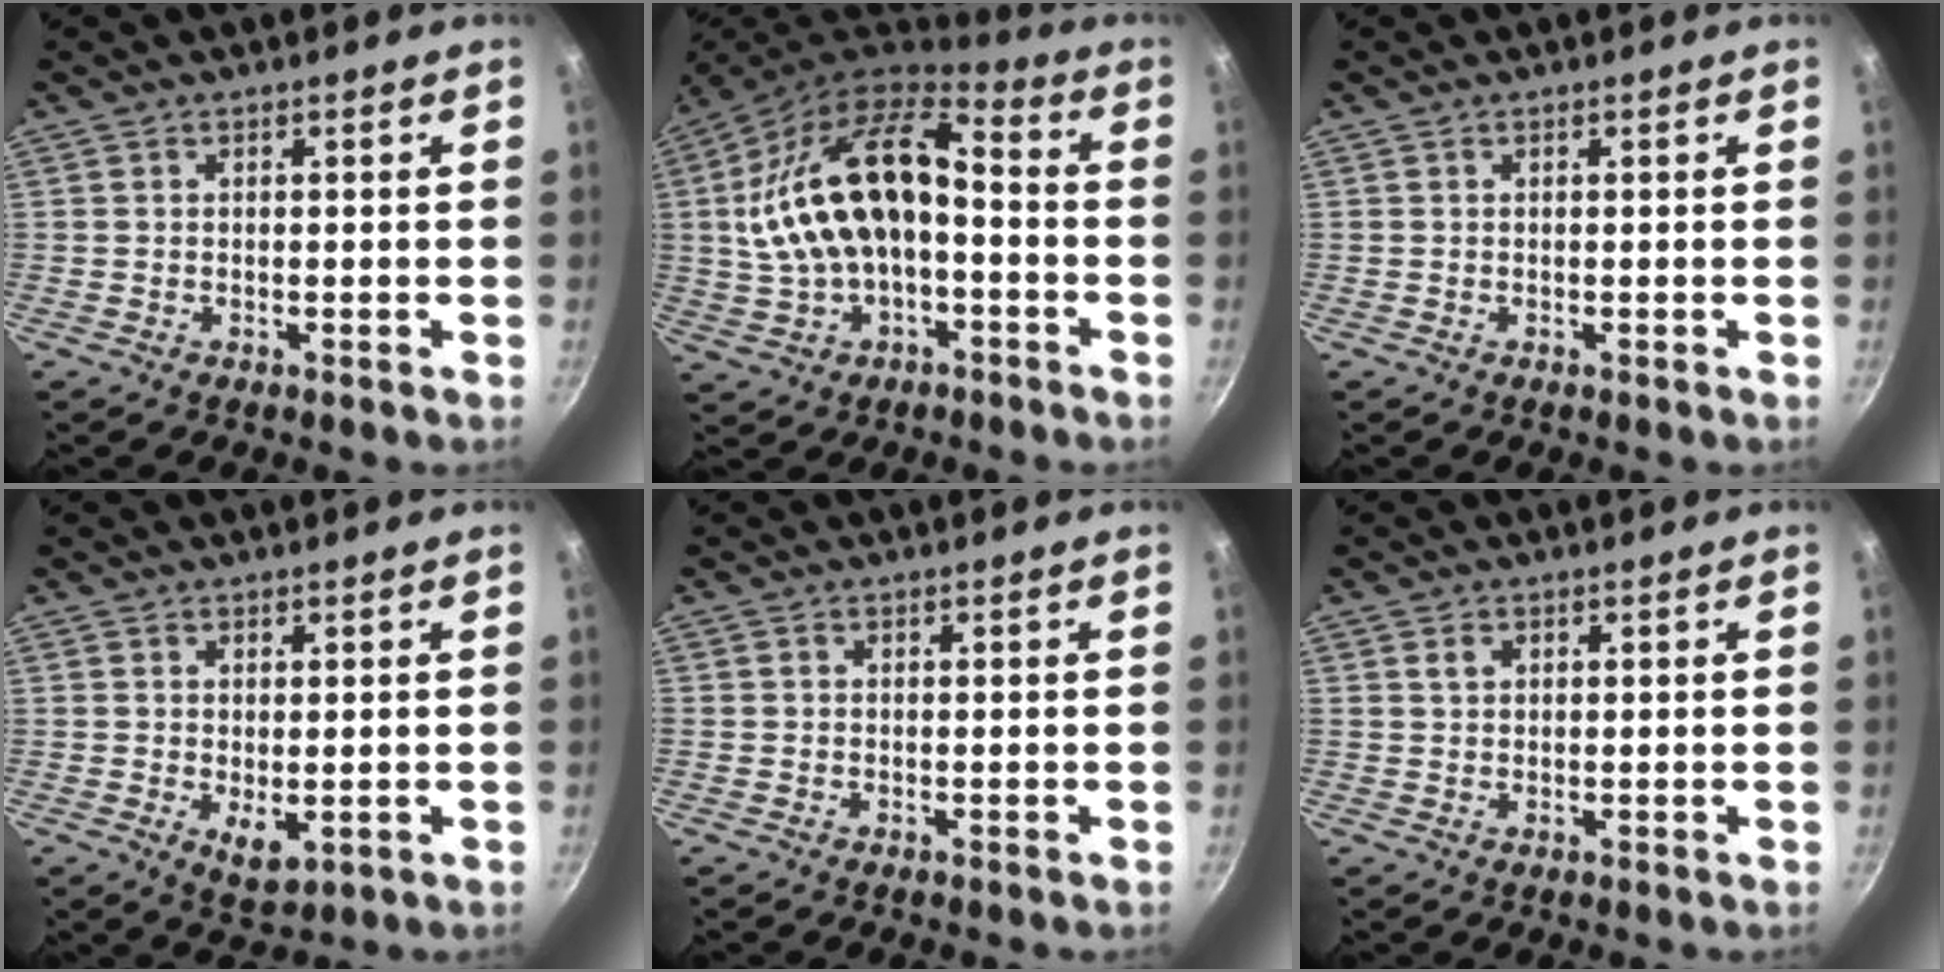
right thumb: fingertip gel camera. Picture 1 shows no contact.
{"total": 18.7, "force": [-1.7, 11.9, 14.3], "torque": [-0.238, 0.050, -0.040]}
{"total": 0.0}
{"total": 4.1, "force": [-0.3, 2.3, 3.5], "torque": [-0.054, -0.013, 0.003]}
{"total": 0.0}
{"total": 1.6, "force": [0.6, 1.1, 0.8], "torque": [-0.013, 0.000, 0.013]}